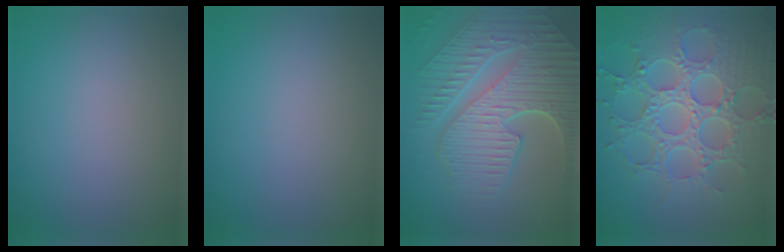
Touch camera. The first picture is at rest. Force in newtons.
{"total": 0.0}
{"total": 9.5, "press": 6.4, "slide": 7.1}
{"total": 8.7, "press": 6.5, "slide": 5.8}